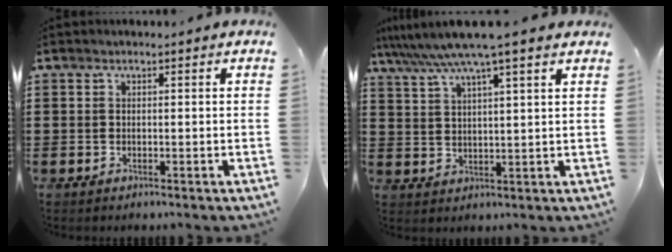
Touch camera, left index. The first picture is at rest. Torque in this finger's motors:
{"motor_torque": [1.05, -1.09, 1.05, 0.21]}